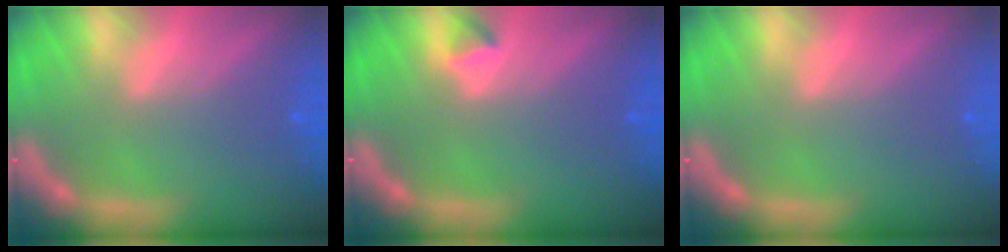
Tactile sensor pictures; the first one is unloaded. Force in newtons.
{"total": 0.9}
{"total": 0.0}